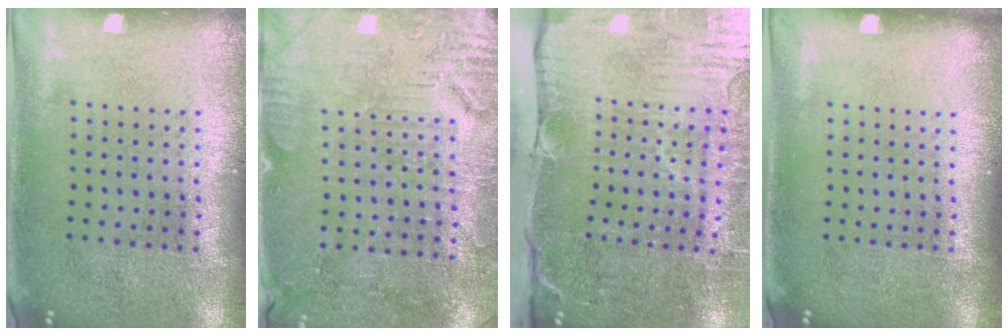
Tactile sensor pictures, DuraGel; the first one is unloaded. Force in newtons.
{"total": 3.0, "press": 2.9, "slide": 0.6}
{"total": 5.2, "press": 4.4, "slide": 2.7}
{"total": 0.0}